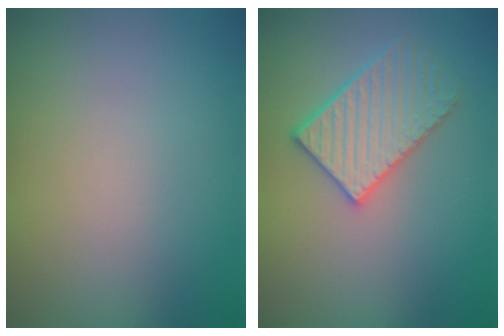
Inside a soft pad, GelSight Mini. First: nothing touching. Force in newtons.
{"total": 3.4, "press": 3.3, "slide": 0.8}